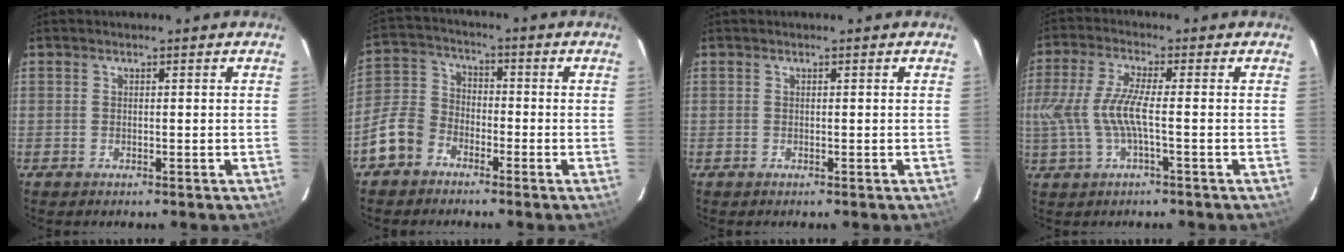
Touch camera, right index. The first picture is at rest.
{"total": 9.3, "force": [-5.6, 6.7, 3.2], "torque": [-0.078, 0.030, -0.111]}
{"total": 0.0}
{"total": 8.1, "force": [-1.1, 1.2, 7.9], "torque": [-0.172, -0.003, -0.015]}